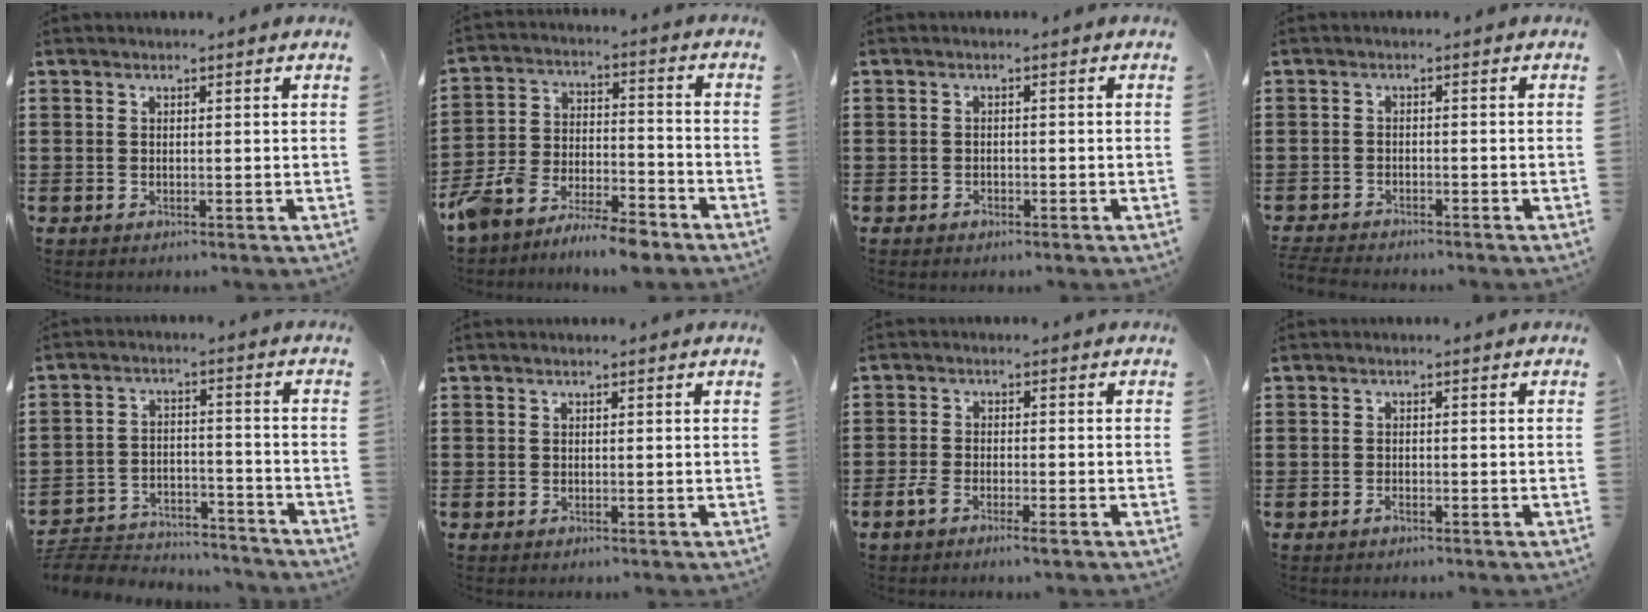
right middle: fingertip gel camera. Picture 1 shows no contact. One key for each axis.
{"total": 8.7, "fx": -8.5, "fy": 0.9, "fz": 1.6, "tx": -0.040, "ty": 0.016, "tz": -0.169}
{"total": 0.7, "fx": -0.5, "fy": 0.3, "fz": 0.3, "tx": -0.007, "ty": -0.002, "tz": -0.010}
{"total": 2.3, "fx": -2.3, "fy": 0.0, "fz": 0.1, "tx": -0.015, "ty": -0.009, "tz": -0.050}
{"total": 5.8, "fx": -5.7, "fy": 1.0, "fz": 0.8, "tx": -0.024, "ty": 0.007, "tz": -0.116}
{"total": 0.0}
{"total": 2.6, "fx": -1.8, "fy": 0.7, "fz": 1.7, "tx": -0.042, "ty": 0.000, "tz": -0.039}
{"total": 1.0, "fx": -0.8, "fy": 0.1, "fz": 0.5, "tx": -0.015, "ty": -0.006, "tz": -0.014}